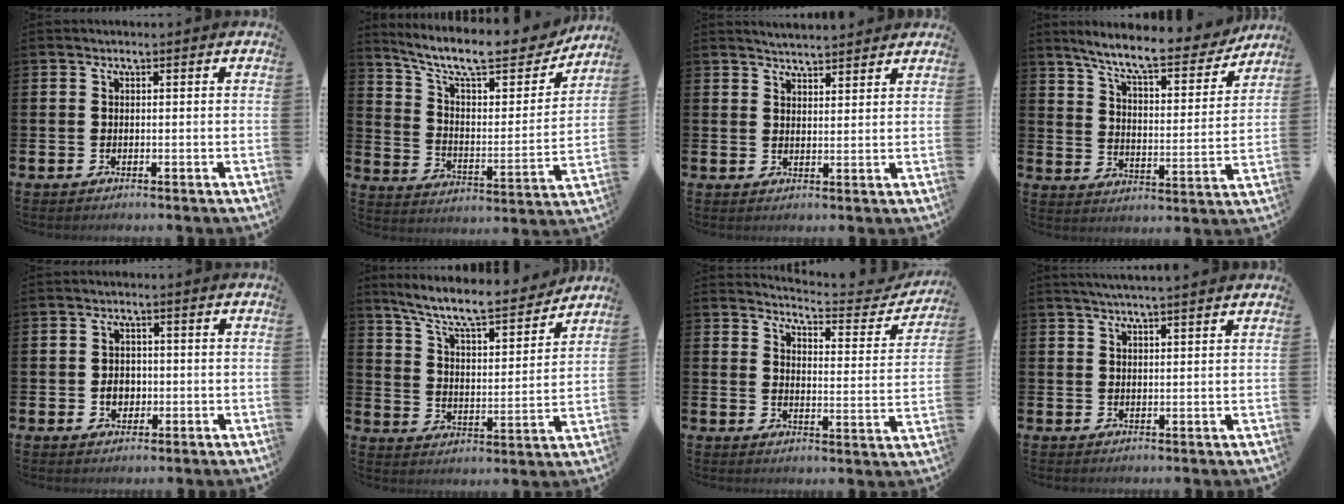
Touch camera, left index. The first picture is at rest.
{"total": 11.2, "force": [9.6, 3.0, 4.8], "torque": [-0.115, -0.072, 0.163]}
{"total": 3.5, "force": [3.5, 0.2, -0.1], "torque": [-0.005, -0.017, 0.064]}
{"total": 9.0, "force": [8.0, 1.4, 3.9], "torque": [-0.095, -0.052, 0.133]}
{"total": 2.7, "force": [-0.4, 2.2, 1.4], "torque": [-0.011, -0.003, -0.016]}
{"total": 8.8, "force": [7.9, 1.4, 3.6], "torque": [-0.101, -0.057, 0.134]}
{"total": 4.3, "force": [4.2, 0.5, 0.8], "torque": [-0.021, -0.043, 0.064]}
{"total": 2.7, "force": [2.6, -0.4, 0.6], "torque": [-0.015, -0.006, 0.048]}